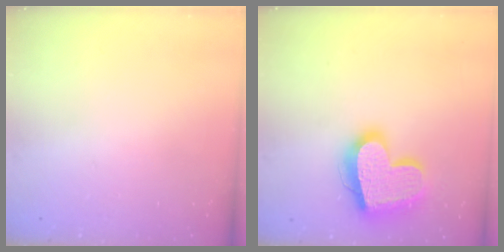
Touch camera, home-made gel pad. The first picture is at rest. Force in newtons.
{"total": 20.5, "press": 20.4, "slide": 1.7}